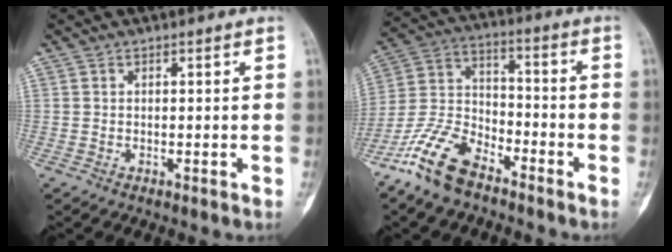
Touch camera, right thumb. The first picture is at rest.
{"total": 13.1, "force": [-9.3, 5.8, 7.0], "torque": [-0.145, 0.052, -0.191]}